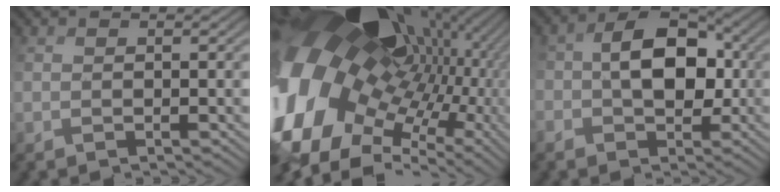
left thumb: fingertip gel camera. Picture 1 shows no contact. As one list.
[{"total": 19.2, "force": [2.3, 13.2, 13.8], "torque": [-0.295, -0.014, 0.068]}, {"total": 7.8, "force": [0.0, 5.2, 5.8], "torque": [-0.099, 0.009, 0.001]}]